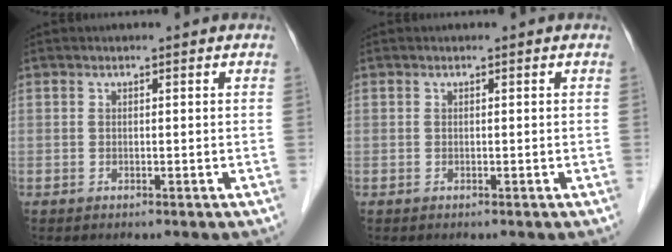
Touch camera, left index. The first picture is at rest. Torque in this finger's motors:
{"motor_torque": [-0.05, 0.07, -0.03, 0.00]}